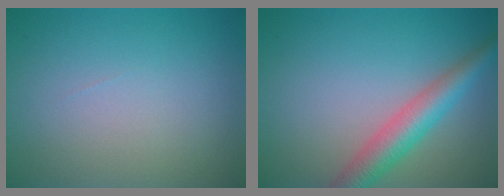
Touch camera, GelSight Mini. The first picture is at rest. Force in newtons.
{"total": 4.6, "press": 4.6, "slide": 0.1}